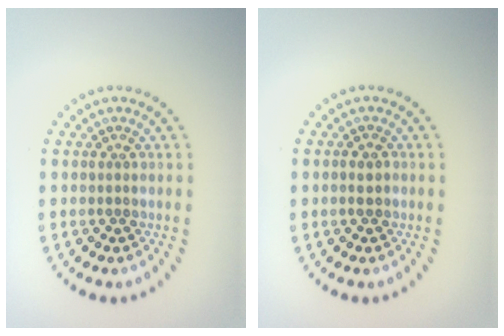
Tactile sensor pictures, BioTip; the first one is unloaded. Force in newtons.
{"total": 1.1, "press": 1.0, "slide": 0.3}